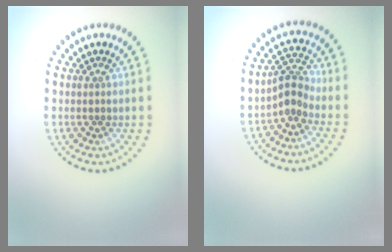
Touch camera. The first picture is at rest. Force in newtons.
{"total": 2.4, "press": 1.8, "slide": 1.5}